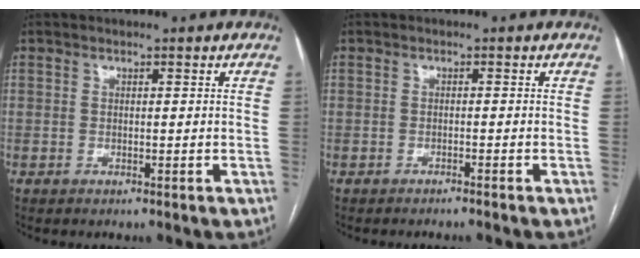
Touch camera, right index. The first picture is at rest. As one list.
[{"total": 1.9, "force": [-1.7, -0.4, 0.7], "torque": [-0.009, 0.002, -0.022]}]